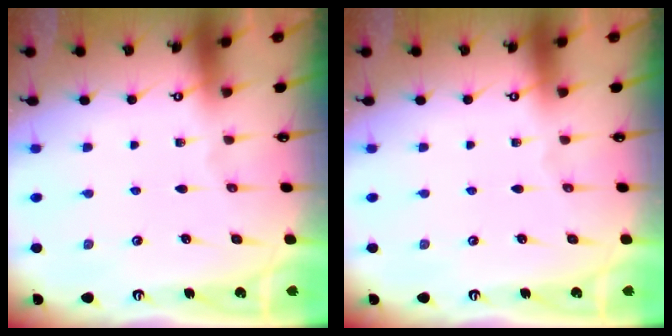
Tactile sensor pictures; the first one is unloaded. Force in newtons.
{"total": 0.0}